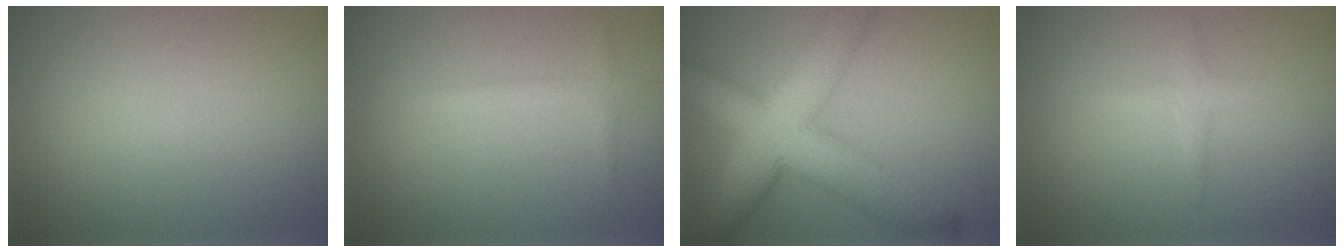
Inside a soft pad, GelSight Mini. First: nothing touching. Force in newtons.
{"total": 1.3, "press": 1.3, "slide": 0.0}
{"total": 11.0, "press": 11.0, "slide": 0.3}
{"total": 1.9, "press": 1.9, "slide": 0.1}